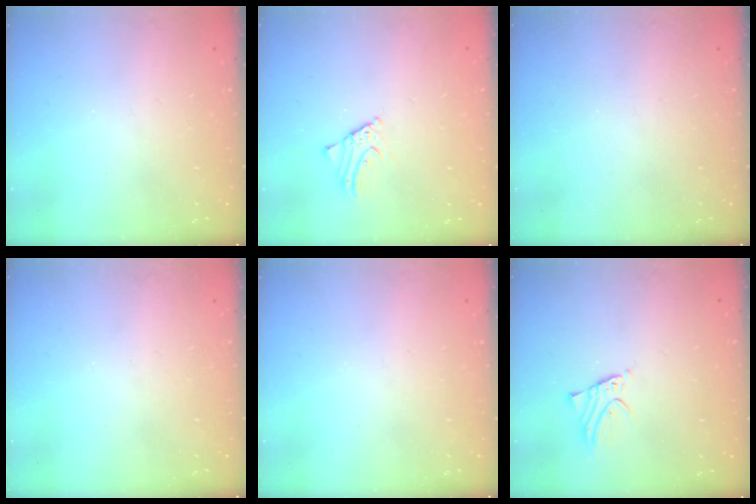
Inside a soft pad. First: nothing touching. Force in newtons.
{"total": 2.2, "press": 2.2, "slide": 0.0}
{"total": 0.0}
{"total": 0.0}
{"total": 0.0}
{"total": 2.3, "press": 2.3, "slide": 0.1}